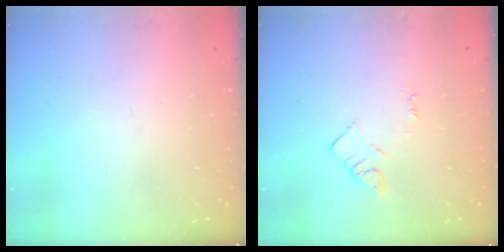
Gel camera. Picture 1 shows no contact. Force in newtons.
{"total": 3.5, "press": 3.4, "slide": 0.4}